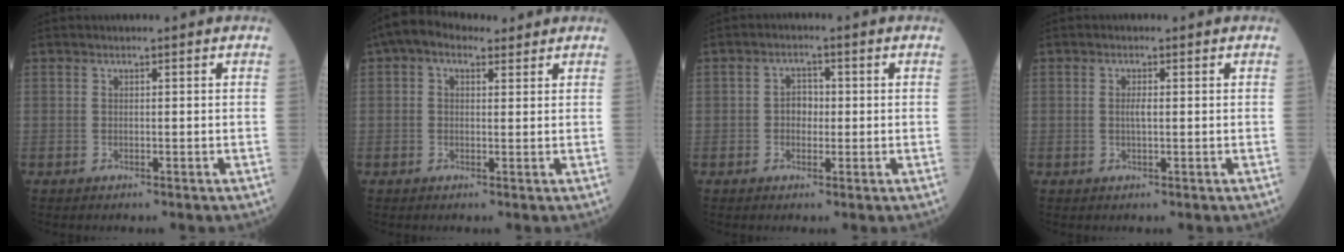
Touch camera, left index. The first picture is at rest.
{"total": 5.1, "force": [3.1, 3.0, 2.8], "torque": [-0.058, 0.038, 0.053]}
{"total": 2.7, "force": [-0.2, 1.9, 1.9], "torque": [-0.028, 0.010, -0.004]}
{"total": 1.4, "force": [0.1, 0.2, 1.4], "torque": [-0.030, 0.001, 0.001]}